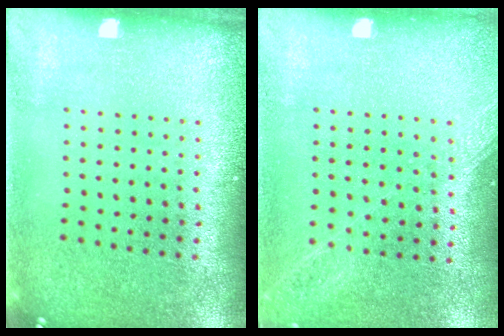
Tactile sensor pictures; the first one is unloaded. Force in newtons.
{"total": 1.3, "press": 1.2, "slide": 0.2}